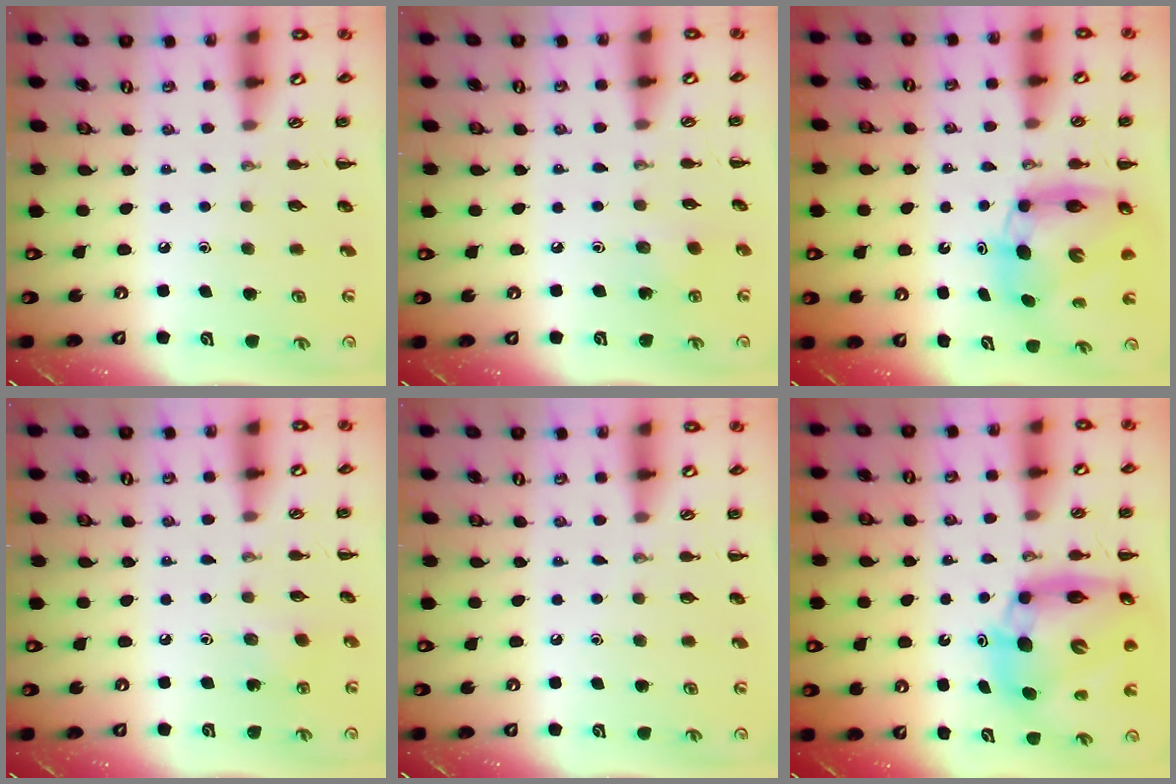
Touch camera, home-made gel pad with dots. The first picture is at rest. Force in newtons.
{"total": 2.8, "press": 2.7, "slide": 0.8}
{"total": 7.8, "press": 7.5, "slide": 2.0}
{"total": 2.1, "press": 2.0, "slide": 0.6}
{"total": 0.0}
{"total": 12.4, "press": 11.9, "slide": 3.5}